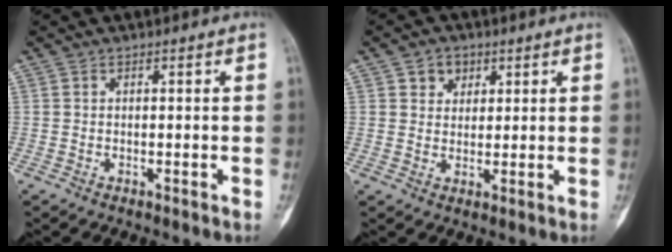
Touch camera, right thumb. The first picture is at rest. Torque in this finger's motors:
{"motor_torque": [-0.68, 0.49, 0.17, -0.01, -0.01]}